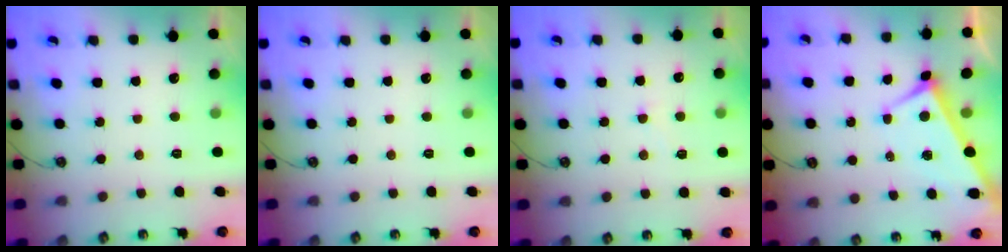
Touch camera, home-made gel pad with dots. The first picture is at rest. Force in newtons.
{"total": 0.0}
{"total": 2.7, "press": 2.6, "slide": 0.4}
{"total": 3.7, "press": 3.7, "slide": 0.4}